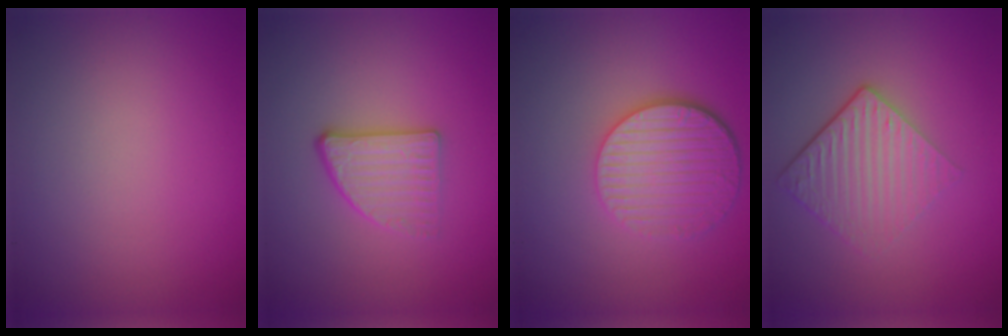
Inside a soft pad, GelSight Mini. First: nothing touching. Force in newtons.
{"total": 2.7, "press": 2.4, "slide": 1.2}
{"total": 5.2, "press": 4.0, "slide": 3.2}
{"total": 4.3, "press": 2.8, "slide": 3.2}